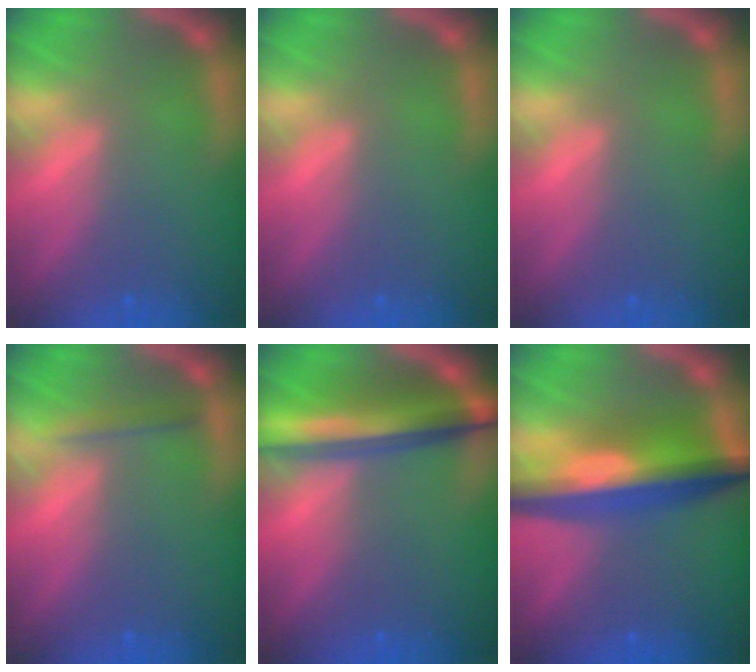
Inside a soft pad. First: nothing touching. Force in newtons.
{"total": 0.0}
{"total": 0.0}
{"total": 1.4}
{"total": 7.6}
{"total": 9.1}